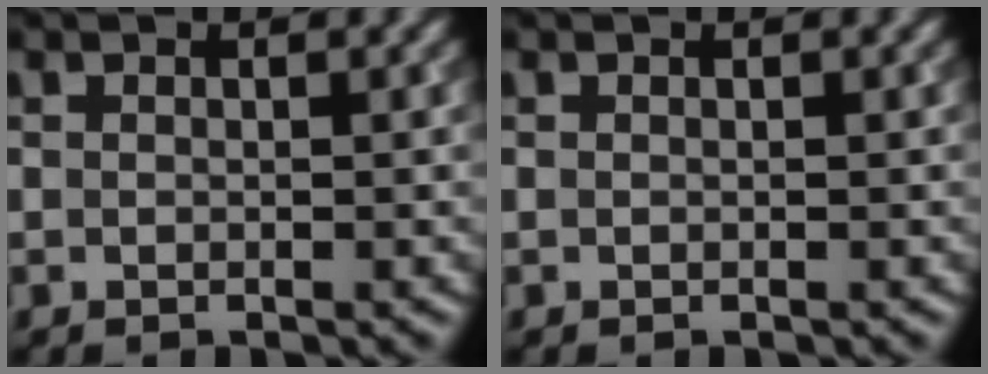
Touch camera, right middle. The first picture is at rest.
{"total": 0.0}